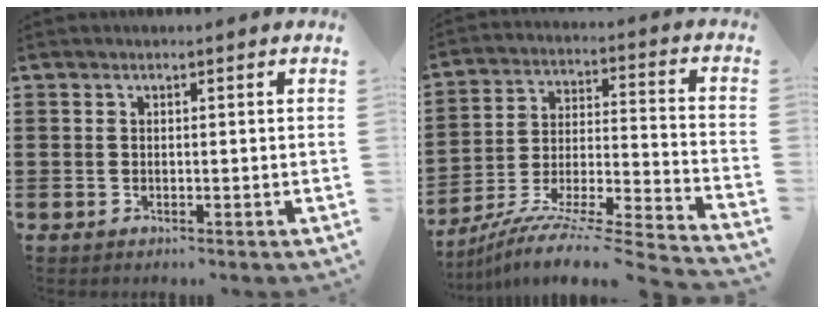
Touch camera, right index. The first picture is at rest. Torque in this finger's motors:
{"motor_torque": [-0.53, 1.40, -1.05, -0.11]}